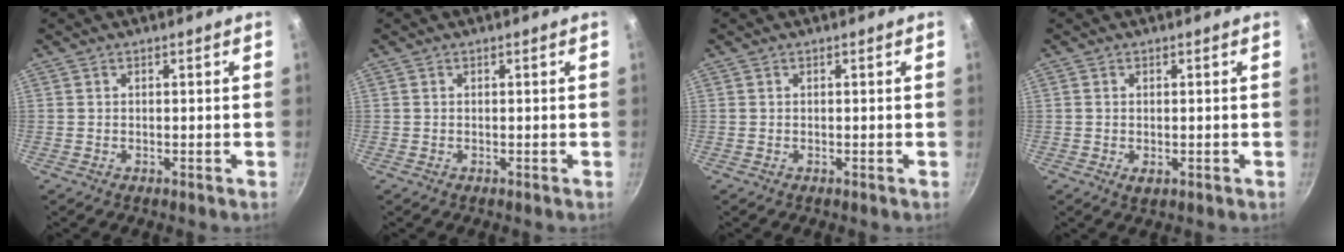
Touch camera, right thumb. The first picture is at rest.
{"total": 0.0}
{"total": 0.0}
{"total": 1.6, "force": [-0.4, 0.9, 1.3], "torque": [-0.021, -0.005, -0.005]}